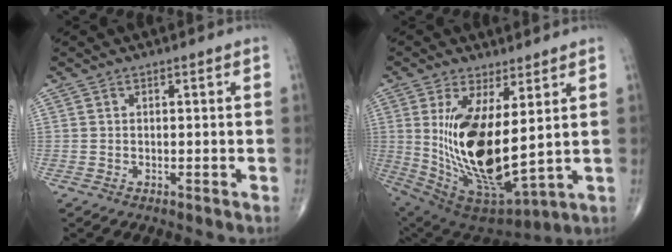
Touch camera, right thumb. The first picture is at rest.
{"total": 19.5, "force": [2.7, 7.9, 17.6], "torque": [-0.330, -0.037, 0.075]}